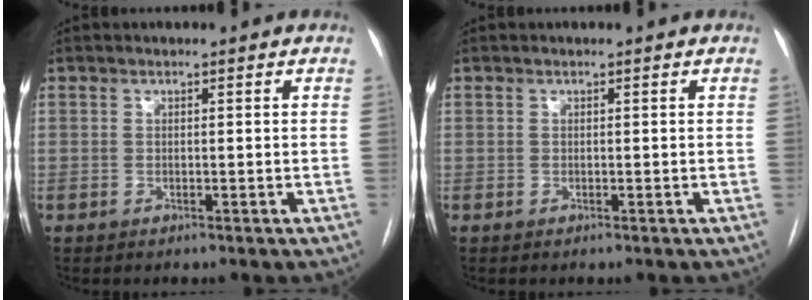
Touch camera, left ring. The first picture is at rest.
{"total": 0.0}